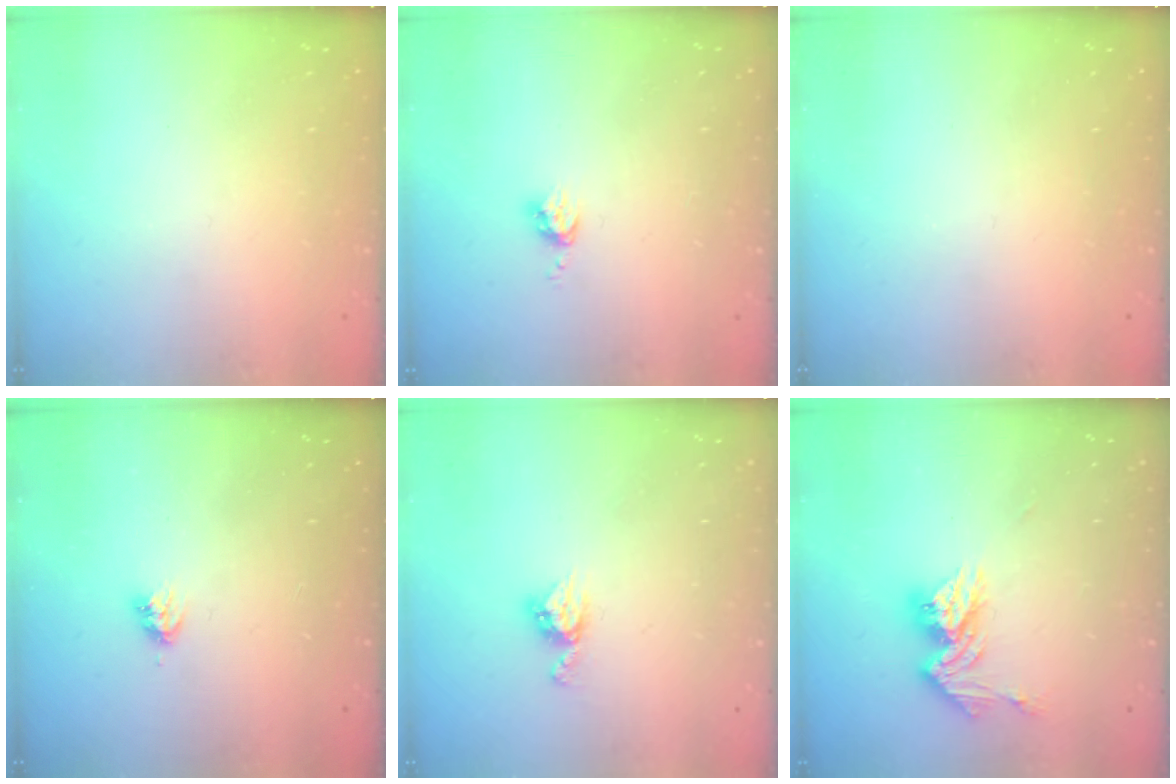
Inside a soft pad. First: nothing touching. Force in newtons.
{"total": 4.2, "press": 4.1, "slide": 0.4}
{"total": 0.0}
{"total": 3.5, "press": 3.4, "slide": 0.5}
{"total": 6.1, "press": 6.1, "slide": 0.4}
{"total": 11.2, "press": 11.2, "slide": 0.9}